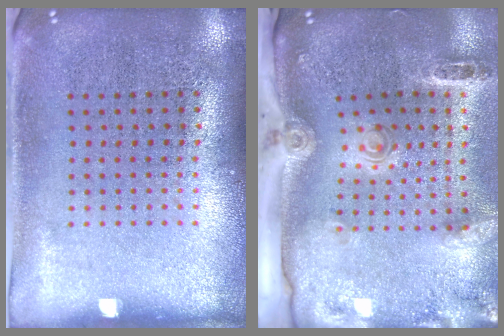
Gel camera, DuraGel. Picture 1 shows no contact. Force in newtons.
{"total": 3.1, "press": 2.1, "slide": 2.2}